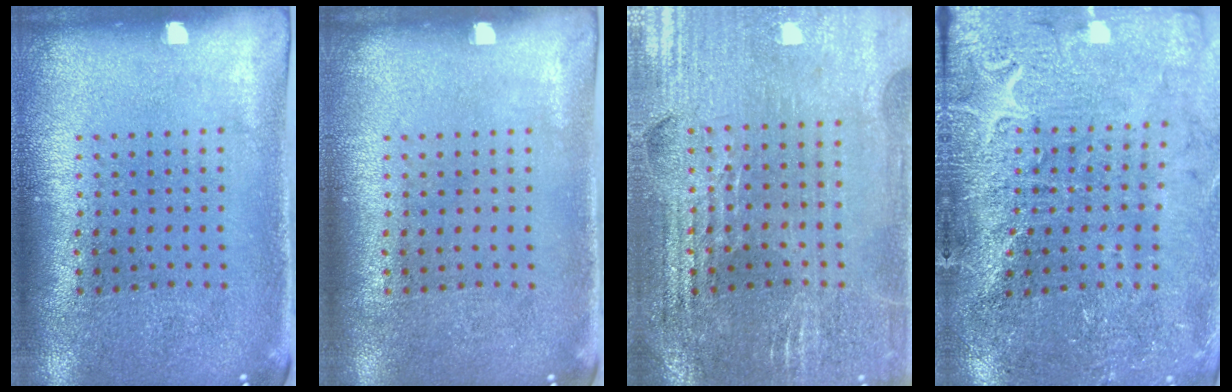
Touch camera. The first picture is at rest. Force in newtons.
{"total": 0.0}
{"total": 2.9, "press": 2.8, "slide": 0.4}
{"total": 3.2, "press": 3.2, "slide": 0.4}